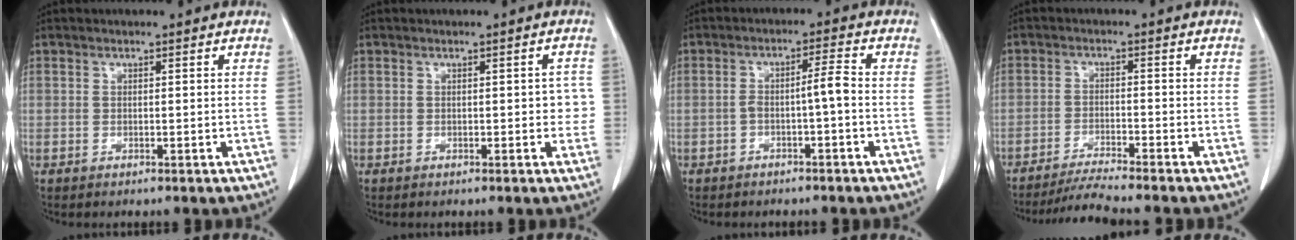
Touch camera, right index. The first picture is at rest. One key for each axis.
{"total": 2.4, "fx": -0.1, "fy": 1.4, "fz": 2.0, "tx": -0.005, "ty": 0.010, "tz": -0.003}
{"total": 3.5, "fx": -1.1, "fy": 0.1, "fz": 3.3, "tx": -0.057, "ty": 0.014, "tz": -0.017}
{"total": 6.4, "fx": -5.8, "fy": -1.4, "fz": 2.3, "tx": -0.033, "ty": -0.018, "tz": -0.098}